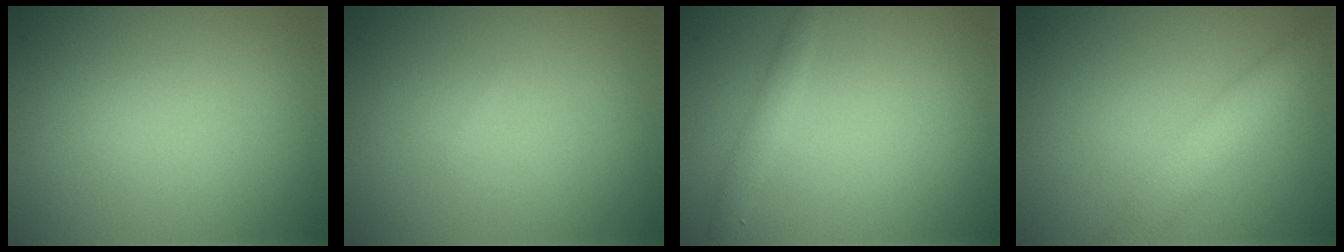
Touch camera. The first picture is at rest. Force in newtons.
{"total": 0.0}
{"total": 1.3, "press": 1.3, "slide": 0.1}
{"total": 3.7, "press": 3.7, "slide": 0.1}